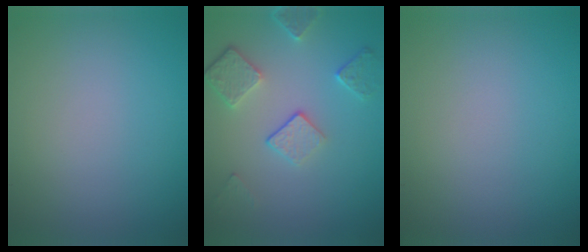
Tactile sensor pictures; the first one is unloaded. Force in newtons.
{"total": 3.9, "press": 3.1, "slide": 2.4}
{"total": 0.0}